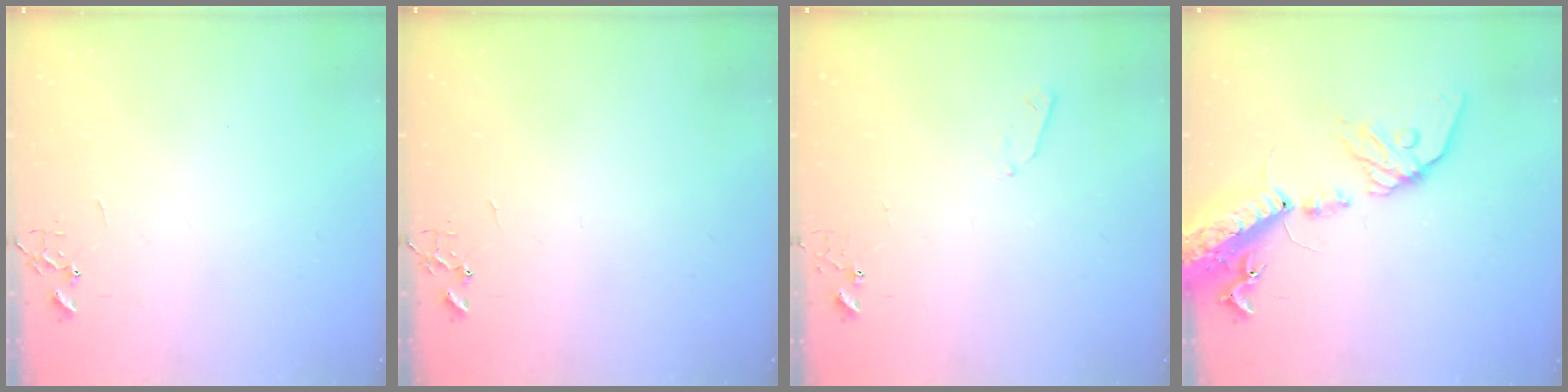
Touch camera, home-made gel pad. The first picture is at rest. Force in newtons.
{"total": 0.0}
{"total": 3.7, "press": 3.6, "slide": 0.5}
{"total": 19.5, "press": 19.0, "slide": 4.4}